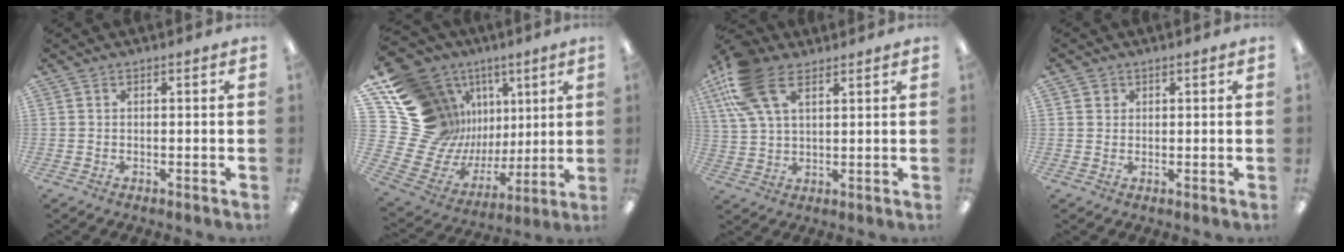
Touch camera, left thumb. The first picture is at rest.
{"total": 20.5, "force": [10.0, 16.4, 7.1], "torque": [-0.151, -0.101, 0.240]}
{"total": 14.5, "force": [7.6, 7.5, 9.8], "torque": [-0.226, -0.014, 0.141]}
{"total": 1.5, "force": [0.8, 1.3, 0.1], "torque": [0.003, -0.002, 0.013]}